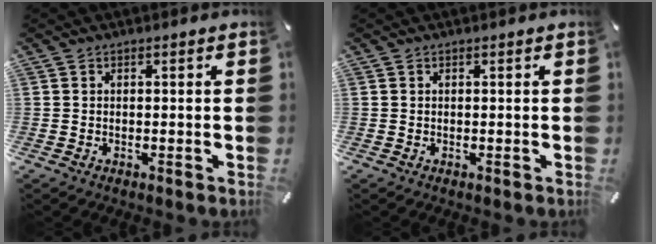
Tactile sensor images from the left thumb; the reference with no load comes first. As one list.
[{"total": 0.0}]